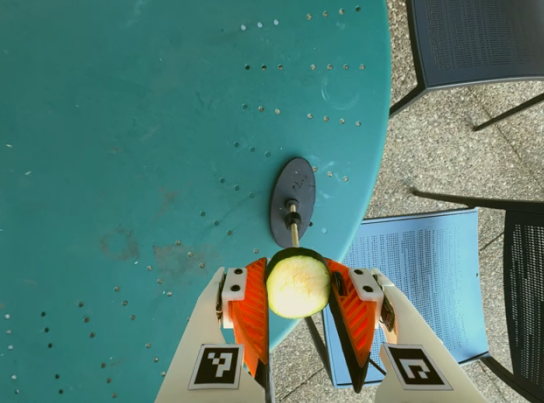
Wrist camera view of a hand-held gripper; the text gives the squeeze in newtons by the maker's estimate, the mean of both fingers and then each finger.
{"total": 13.7, "left": 14.0, "right": 13.4}